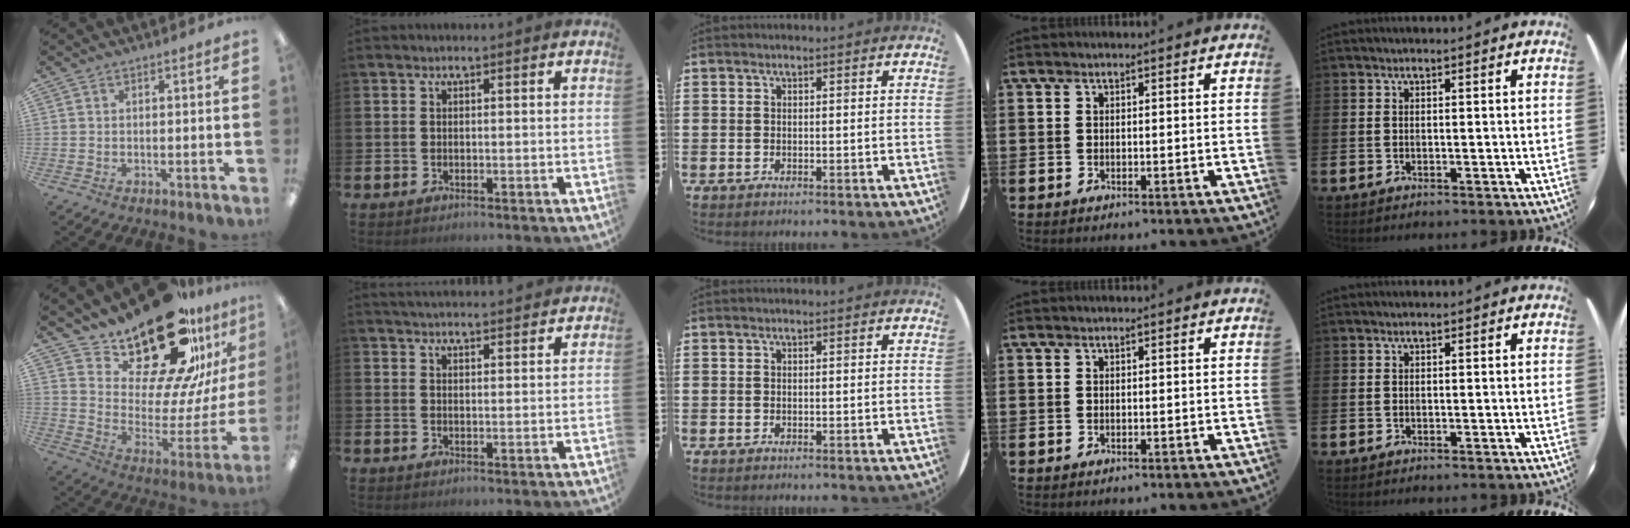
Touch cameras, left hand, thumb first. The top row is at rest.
{"thumb": {"total": 27.2, "force": [20.5, 10.0, 14.8], "torque": [-0.224, -0.145, 0.354]}, "index": {"total": 3.4, "force": [3.4, 0.0, 0.2], "torque": [-0.010, -0.018, 0.062]}}